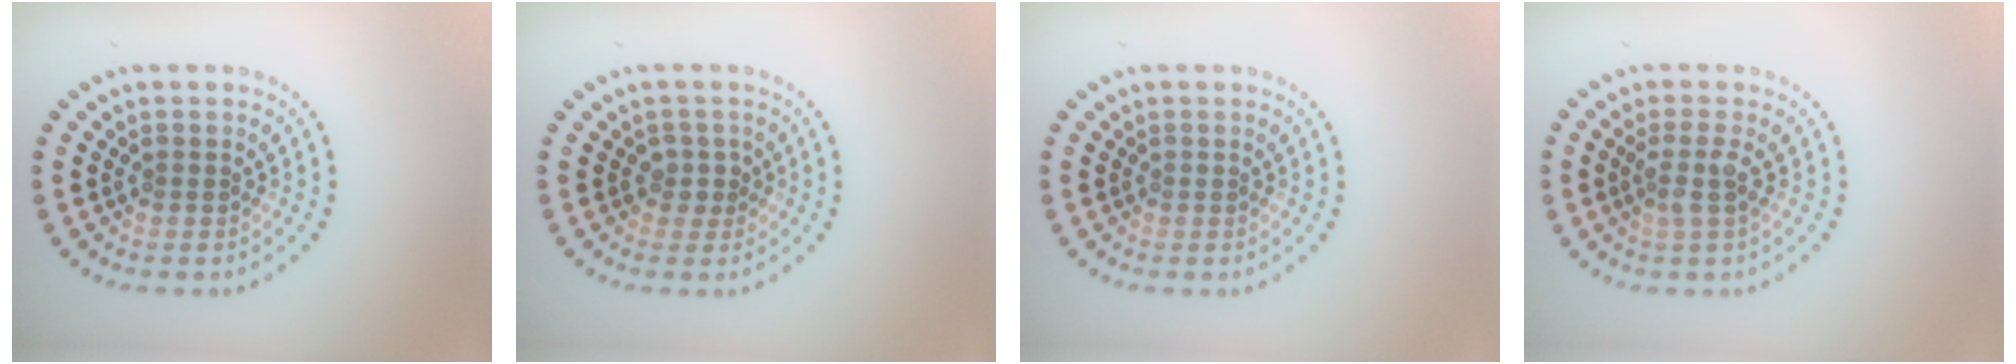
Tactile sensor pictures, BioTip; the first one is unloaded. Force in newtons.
{"total": 1.3, "press": 1.1, "slide": 0.8}
{"total": 0.0}
{"total": 1.8, "press": 1.3, "slide": 1.3}